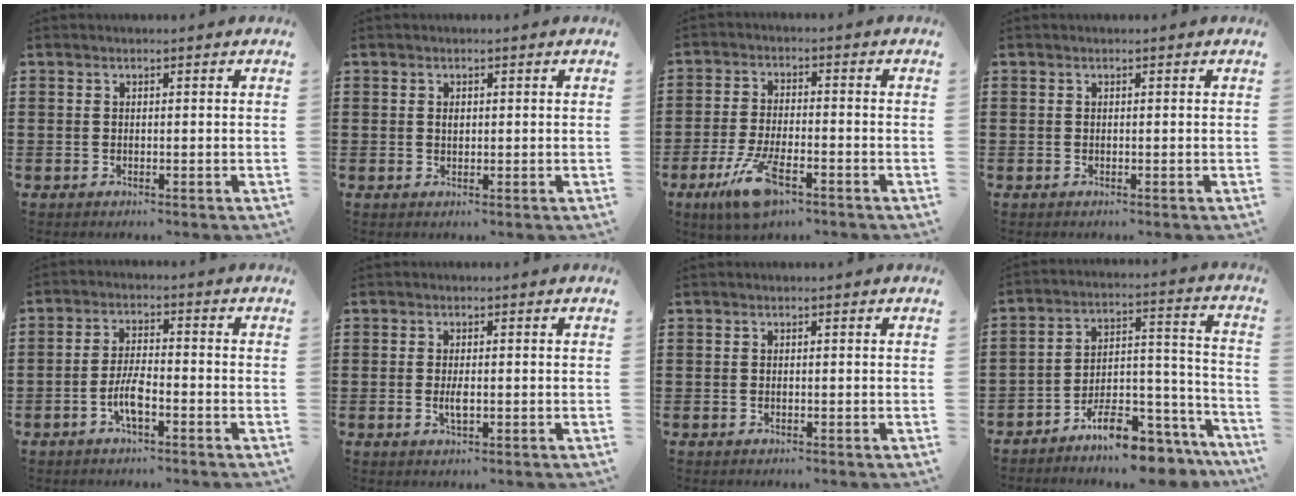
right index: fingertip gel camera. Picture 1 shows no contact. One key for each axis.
{"total": 1.1, "fx": 0.3, "fy": 0.6, "fz": 0.8, "tx": -0.019, "ty": 0.002, "tz": 0.004}
{"total": 8.7, "fx": -4.6, "fy": 2.6, "fz": 6.9, "tx": -0.152, "ty": -0.012, "tz": -0.083}
{"total": 0.0}
{"total": 5.0, "fx": -2.2, "fy": 1.4, "fz": 4.3, "tx": -0.099, "ty": -0.004, "tz": -0.047}
{"total": 2.4, "fx": -0.4, "fy": 0.8, "fz": 2.2, "tx": -0.048, "ty": -0.003, "tz": -0.009}
{"total": 0.0}
{"total": 9.6, "fx": -8.9, "fy": 2.0, "fz": 3.1, "tx": -0.039, "ty": 0.036, "tz": -0.167}